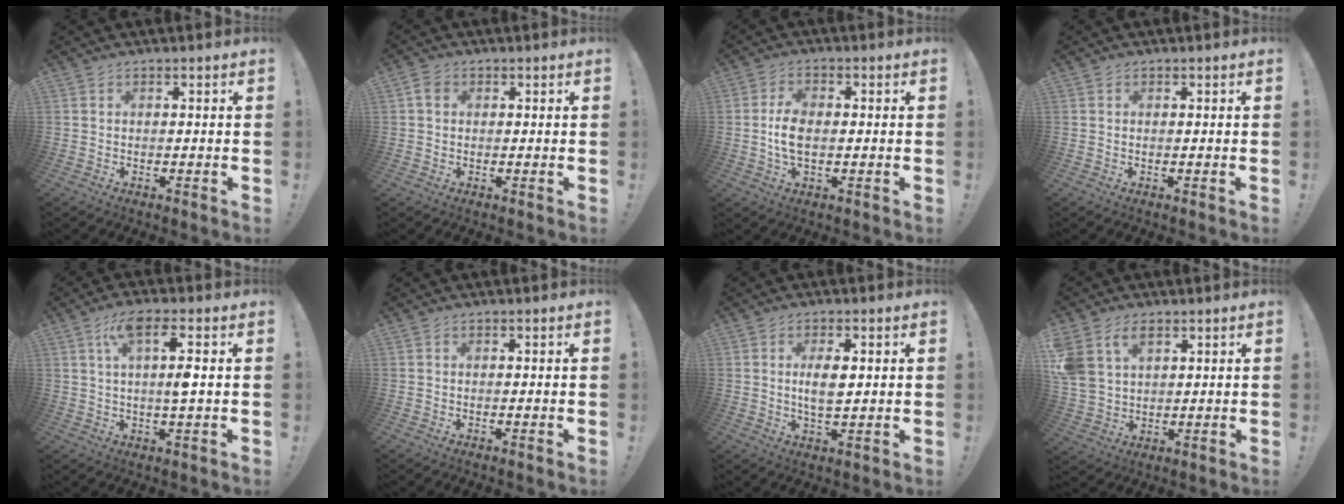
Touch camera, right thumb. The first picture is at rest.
{"total": 3.6, "force": [0.9, 2.9, 1.9], "torque": [-0.031, 0.005, 0.019]}
{"total": 6.5, "force": [-0.5, 3.6, 5.4], "torque": [-0.098, -0.001, -0.013]}
{"total": 0.0}
{"total": 8.6, "force": [2.3, 1.4, 8.1], "torque": [-0.141, 0.002, 0.033]}
{"total": 0.0}
{"total": 5.9, "force": [0.8, 2.6, 5.2], "torque": [-0.089, -0.003, 0.008]}
{"total": 8.5, "force": [4.6, 5.7, 4.4], "torque": [-0.102, -0.013, 0.092]}